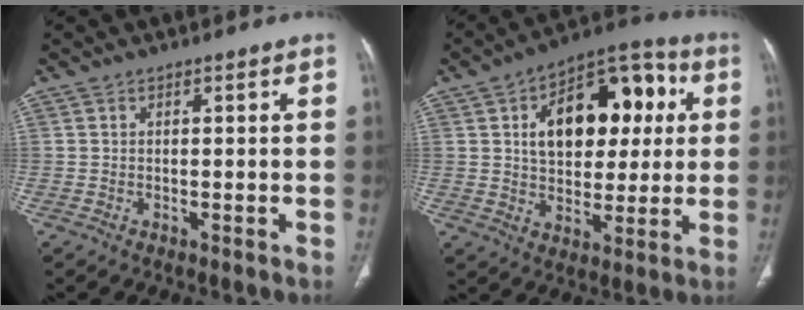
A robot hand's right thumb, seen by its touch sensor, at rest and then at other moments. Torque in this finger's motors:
{"motor_torque": [-0.81, 1.84, 1.31, 0.74, 0.13]}